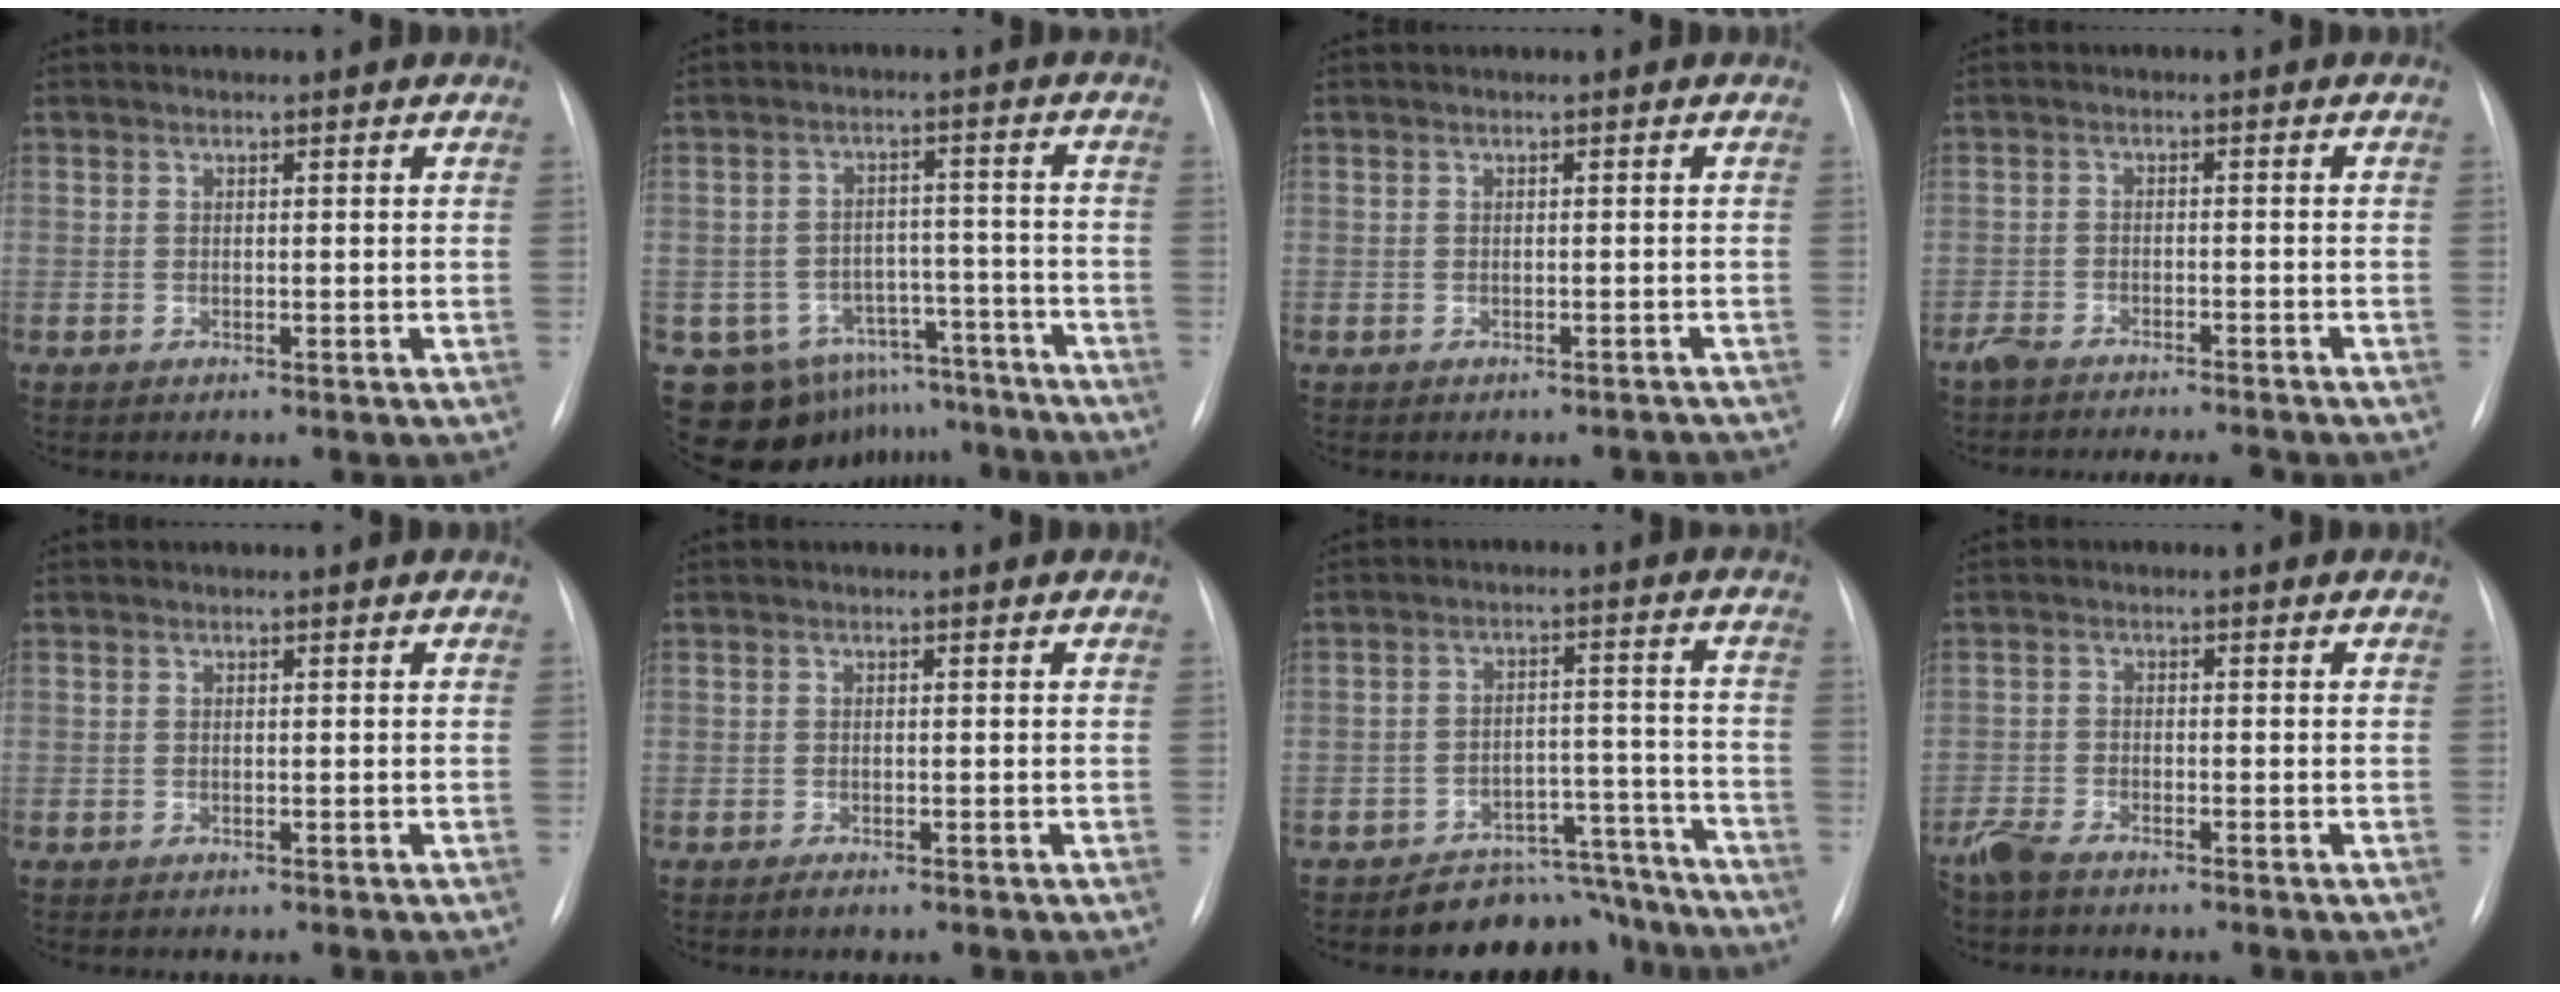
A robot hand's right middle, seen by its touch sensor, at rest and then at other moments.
{"total": 12.9, "force": [-9.9, 8.0, 1.9], "torque": [-0.025, 0.043, -0.127]}
{"total": 2.2, "force": [-2.1, 0.7, 0.3], "torque": [0.001, 0.000, -0.023]}
{"total": 9.2, "force": [-8.3, 1.6, 3.5], "torque": [-0.044, -0.002, -0.118]}
{"total": 0.0}
{"total": 0.8, "force": [-0.6, 0.1, 0.5], "torque": [-0.010, -0.002, -0.007]}
{"total": 9.4, "force": [-8.7, 3.7, -0.5], "torque": [0.041, 0.058, -0.121]}
{"total": 3.3, "force": [-2.9, 0.6, 1.4], "torque": [-0.031, -0.008, -0.059]}